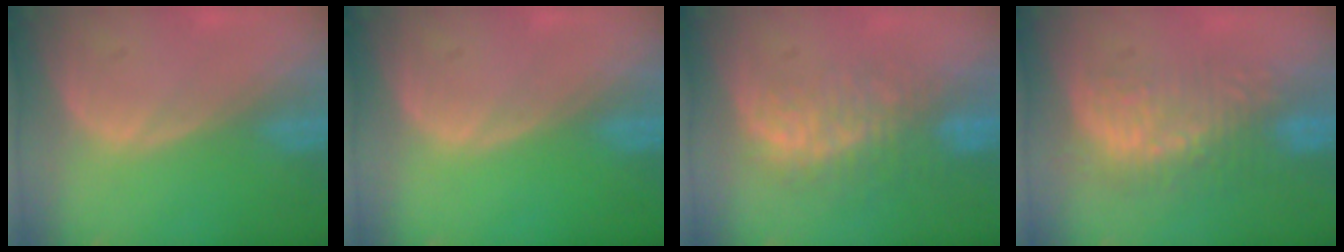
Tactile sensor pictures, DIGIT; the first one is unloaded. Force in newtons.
{"total": 0.0}
{"total": 8.7, "press": 7.8, "slide": 3.8}
{"total": 8.8, "press": 8.4, "slide": 2.4}